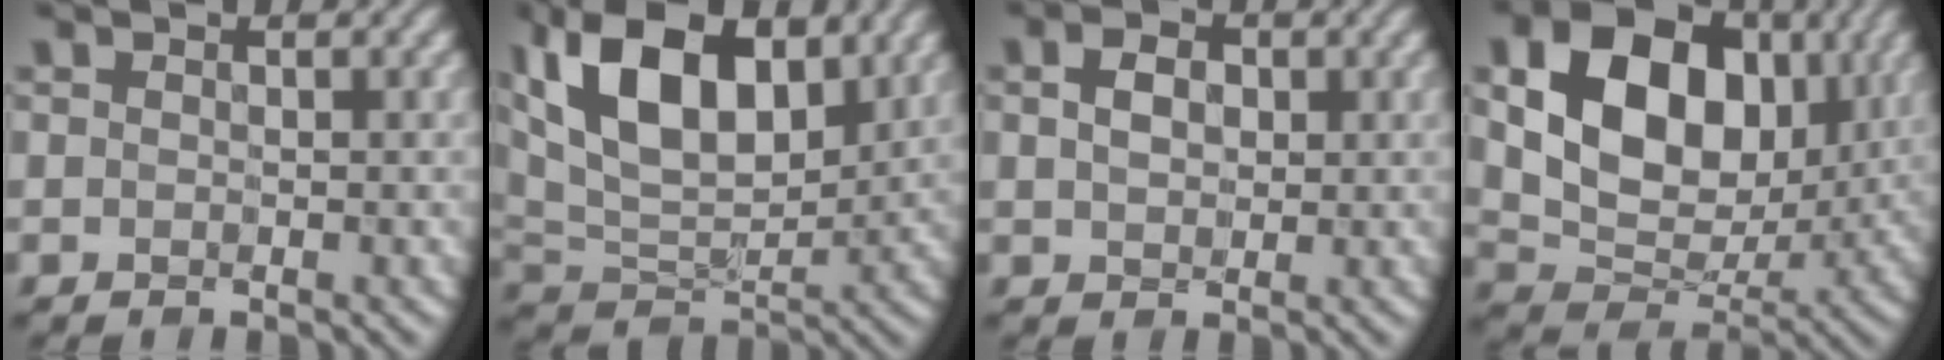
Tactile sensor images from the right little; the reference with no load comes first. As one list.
[{"total": 12.1, "force": [4.8, 6.8, 8.8], "torque": [-0.175, 0.012, 0.081]}, {"total": 2.4, "force": [0.2, 1.7, 1.6], "torque": [-0.035, 0.003, 0.002]}, {"total": 12.5, "force": [2.7, 8.8, 8.5], "torque": [-0.155, -0.001, 0.046]}]